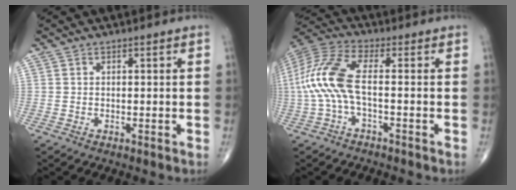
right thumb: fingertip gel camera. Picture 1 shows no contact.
{"total": 11.7, "force": [-1.2, 4.1, 10.9], "torque": [-0.264, 0.034, -0.030]}